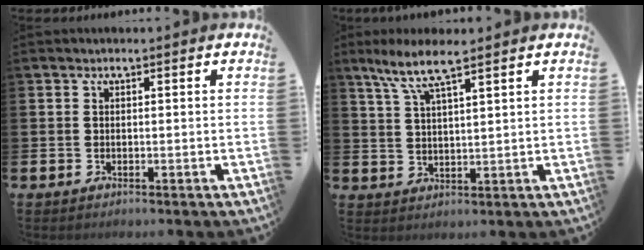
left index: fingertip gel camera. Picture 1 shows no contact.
{"total": 5.2, "force": [3.3, 0.9, 3.8], "torque": [-0.087, 0.003, 0.060]}